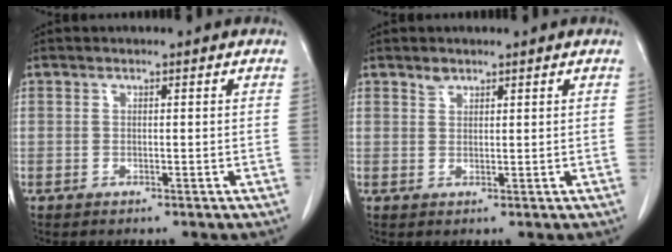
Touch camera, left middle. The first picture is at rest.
{"total": 1.2, "force": [1.0, 0.6, 0.3], "torque": [-0.004, -0.002, 0.018]}